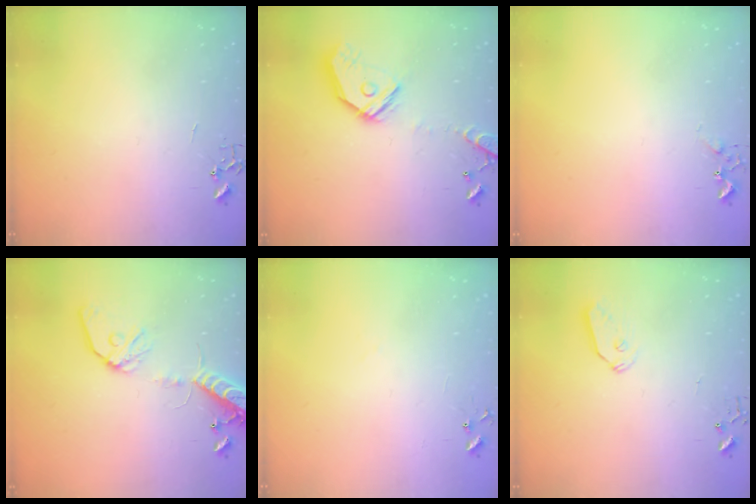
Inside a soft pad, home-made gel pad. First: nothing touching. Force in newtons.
{"total": 16.3, "press": 16.1, "slide": 2.4}
{"total": 5.2, "press": 5.2, "slide": 0.6}
{"total": 14.1, "press": 13.8, "slide": 3.0}
{"total": 6.8, "press": 6.8, "slide": 0.6}
{"total": 6.3, "press": 6.3, "slide": 0.1}